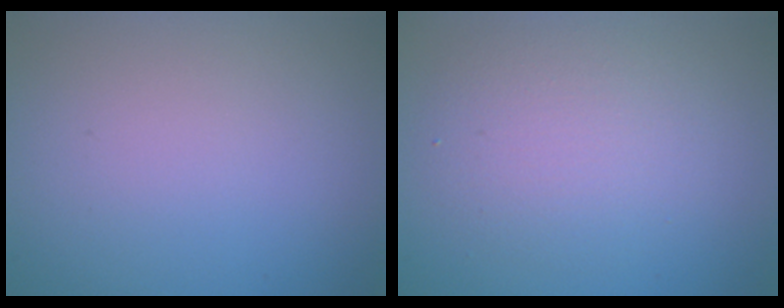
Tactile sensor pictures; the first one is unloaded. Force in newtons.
{"total": 3.9, "press": 3.9, "slide": 0.0}